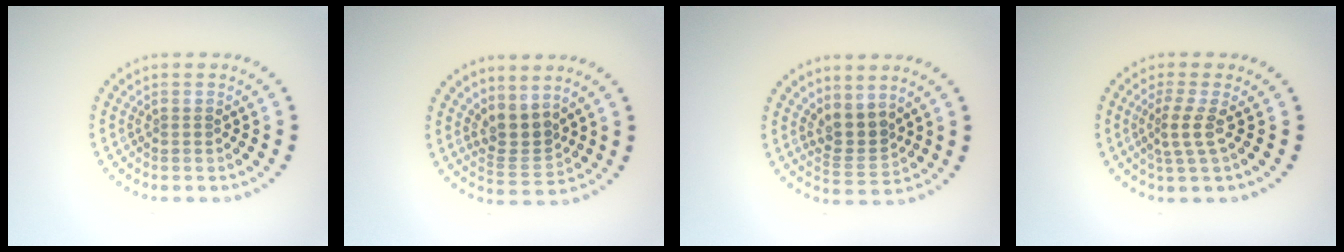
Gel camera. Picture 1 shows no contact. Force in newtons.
{"total": 2.8, "press": 2.1, "slide": 1.8}
{"total": 2.7, "press": 2.2, "slide": 1.7}
{"total": 2.2, "press": 1.5, "slide": 1.6}